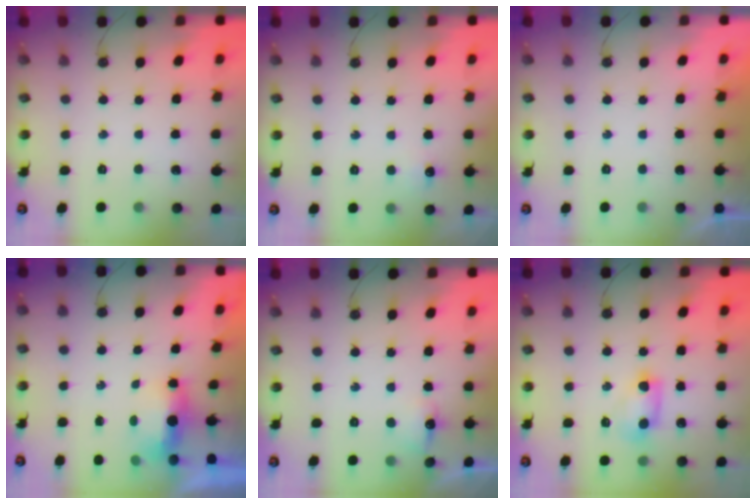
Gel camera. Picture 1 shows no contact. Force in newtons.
{"total": 4.8, "press": 4.8, "slide": 0.7}
{"total": 0.0}
{"total": 5.9, "press": 5.2, "slide": 2.7}
{"total": 7.4, "press": 7.3, "slide": 0.9}
{"total": 7.4, "press": 7.3, "slide": 1.0}